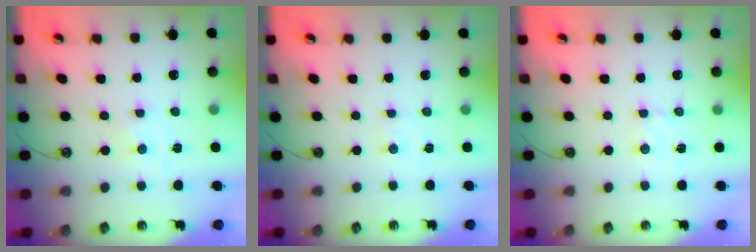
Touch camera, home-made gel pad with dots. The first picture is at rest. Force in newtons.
{"total": 2.4, "press": 2.4, "slide": 0.5}
{"total": 1.8, "press": 1.8, "slide": 0.3}